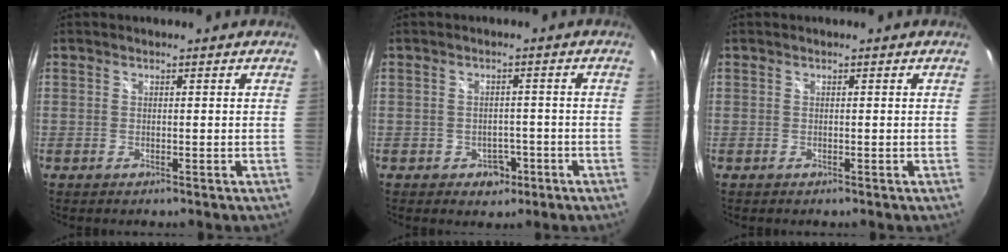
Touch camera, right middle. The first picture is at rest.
{"total": 3.7, "force": [-1.7, 3.0, 1.2], "torque": [-0.028, 0.004, -0.015]}
{"total": 0.0}